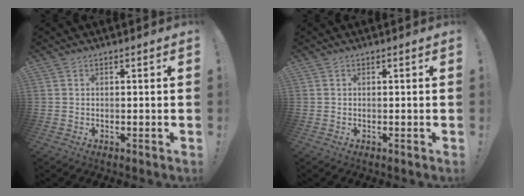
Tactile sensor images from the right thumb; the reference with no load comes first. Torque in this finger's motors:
{"motor_torque": [0.06, 0.06, 0.01, -0.01, 0.00]}